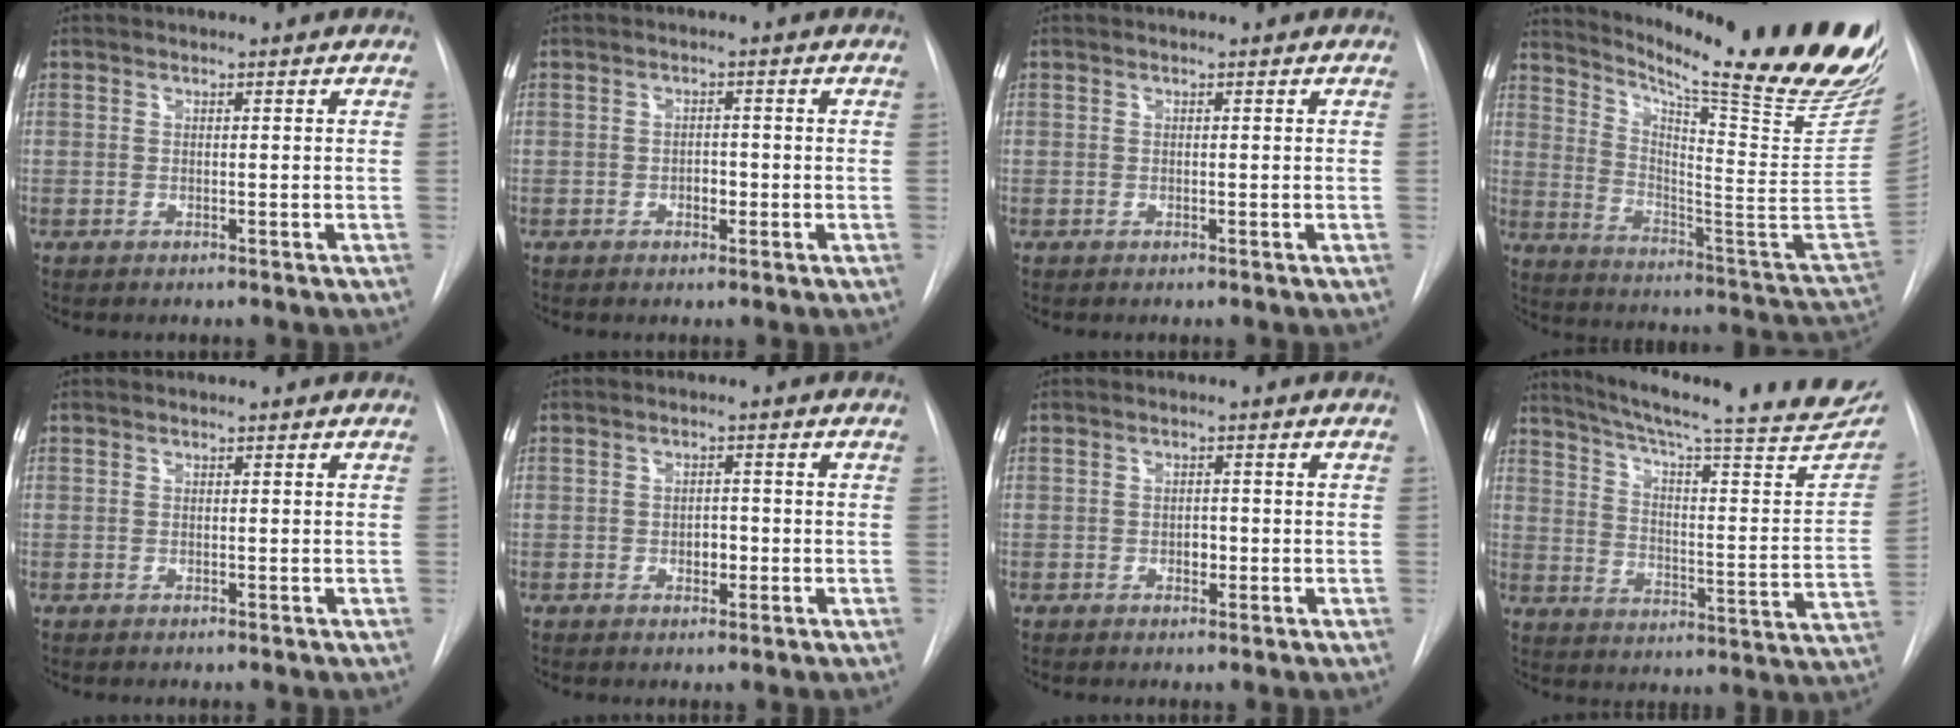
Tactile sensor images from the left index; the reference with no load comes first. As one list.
[{"total": 1.6, "force": [-0.5, 1.0, 1.1], "torque": [-0.016, 0.003, -0.007]}, {"total": 0.6, "force": [0.5, 0.0, 0.1], "torque": [-0.003, 0.004, 0.002]}, {"total": 29.5, "force": [23.8, 0.2, 17.4], "torque": [-0.249, -0.109, 0.324]}, {"total": 0.0}, {"total": 2.0, "force": [-0.5, 1.2, 1.4], "torque": [-0.019, 0.003, -0.005]}, {"total": 1.4, "force": [-0.4, 0.9, 1.0], "torque": [-0.015, 0.002, -0.005]}, {"total": 27.8, "force": [24.2, 2.5, 13.4], "torque": [-0.200, -0.070, 0.306]}]